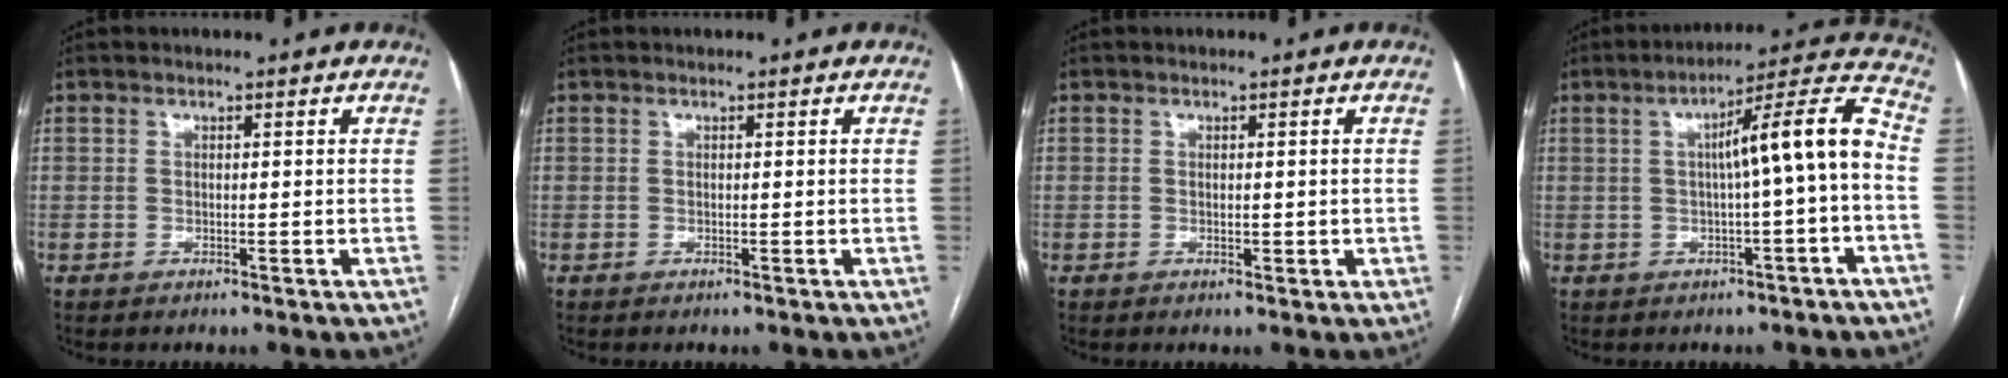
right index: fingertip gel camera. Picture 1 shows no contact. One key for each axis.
{"total": 0.0}
{"total": 1.1, "fx": 0.0, "fy": 0.9, "fz": 0.8, "tx": -0.009, "ty": 0.000, "tz": 0.005}
{"total": 10.5, "fx": -0.6, "fy": -0.1, "fz": 10.5, "tx": -0.149, "ty": 0.030, "tz": -0.010}